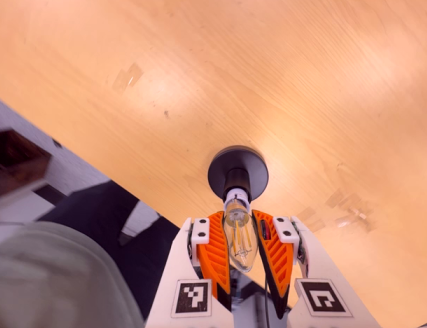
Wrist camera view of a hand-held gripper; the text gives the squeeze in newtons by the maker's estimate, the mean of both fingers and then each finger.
{"total": 18.7, "left": 18.8, "right": 18.5}